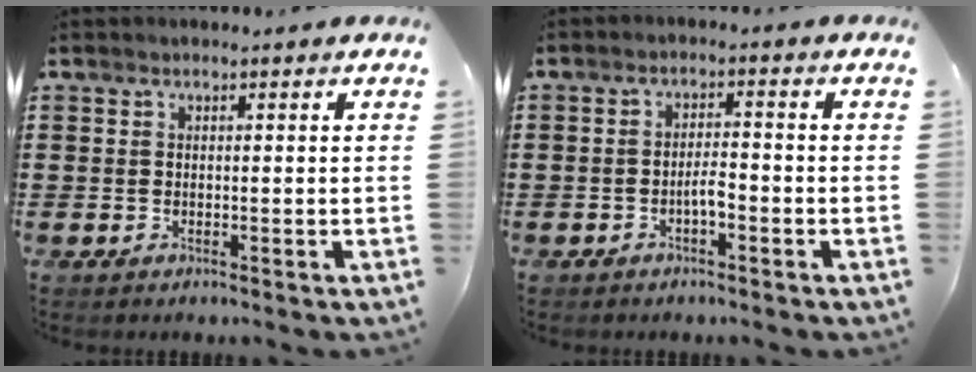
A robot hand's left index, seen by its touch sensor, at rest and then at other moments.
{"total": 2.7, "force": [-1.3, 0.7, 2.2], "torque": [-0.042, 0.008, -0.026]}